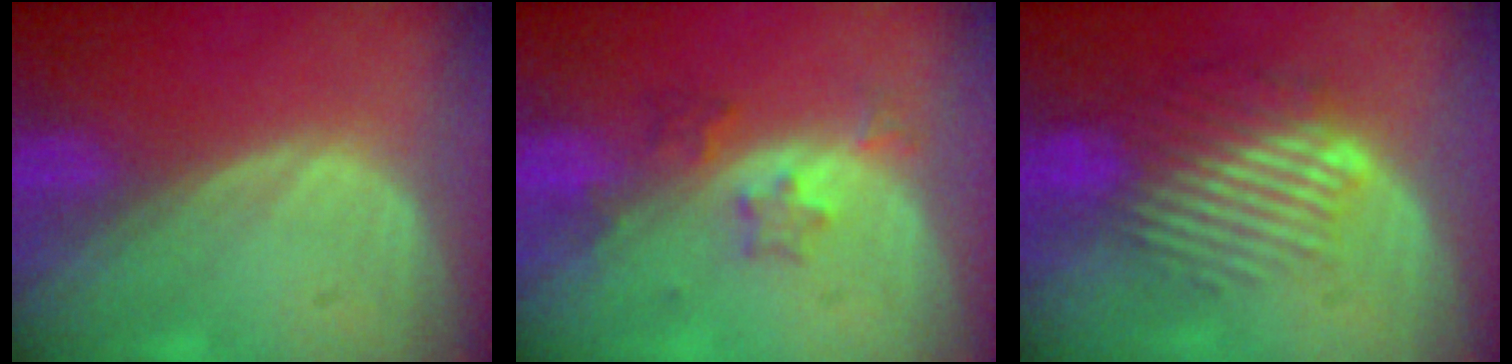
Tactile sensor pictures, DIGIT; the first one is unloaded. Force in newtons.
{"total": 3.8, "press": 3.5, "slide": 1.3}
{"total": 9.4, "press": 8.0, "slide": 5.1}